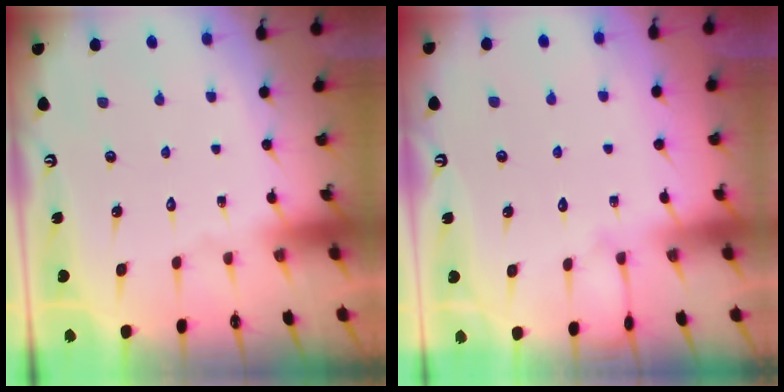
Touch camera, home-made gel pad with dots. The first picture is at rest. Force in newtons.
{"total": 3.7, "press": 3.7, "slide": 0.5}